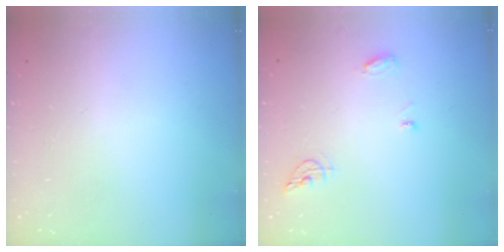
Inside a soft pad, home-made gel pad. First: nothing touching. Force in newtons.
{"total": 6.7, "press": 6.7, "slide": 0.3}